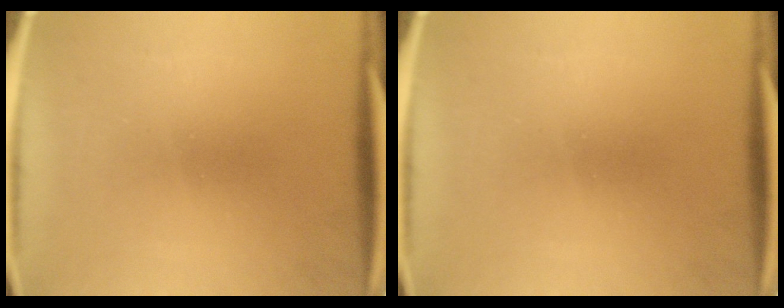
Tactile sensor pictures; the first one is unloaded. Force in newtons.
{"total": 0.0}